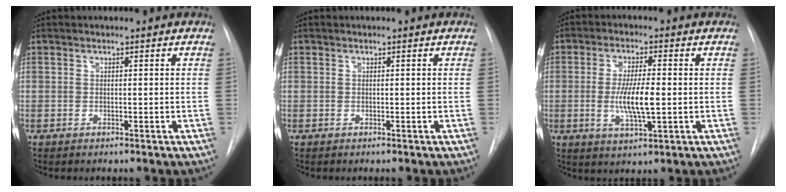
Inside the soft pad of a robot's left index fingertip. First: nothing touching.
{"total": 0.0}
{"total": 7.4, "force": [-1.5, 1.2, 7.1], "torque": [-0.140, -0.015, -0.023]}